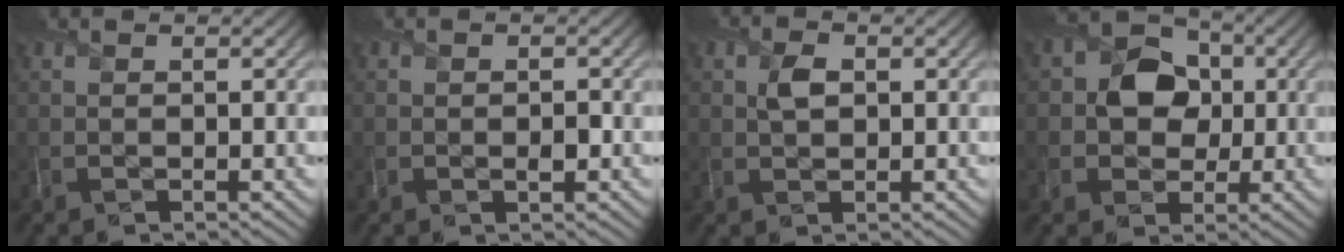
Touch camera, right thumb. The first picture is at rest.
{"total": 1.5, "force": [-0.5, 1.0, 1.0], "torque": [-0.011, -0.002, -0.011]}
{"total": 2.5, "force": [0.4, 1.7, 1.8], "torque": [-0.040, 0.002, 0.004]}
{"total": 7.5, "force": [0.5, 6.3, 4.1], "torque": [-0.077, 0.006, -0.014]}